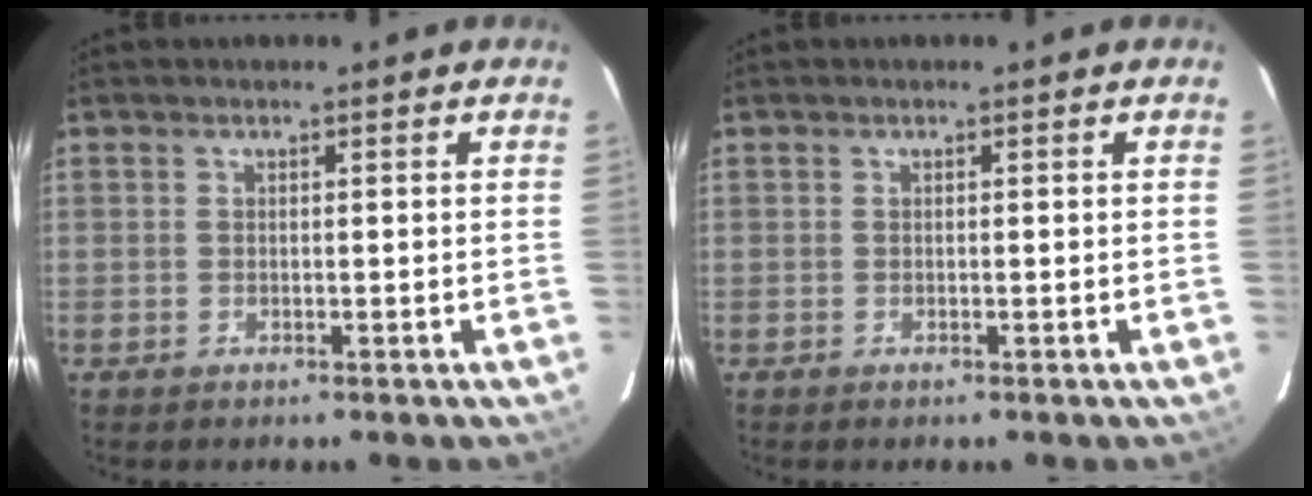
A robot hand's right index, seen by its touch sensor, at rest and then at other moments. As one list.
[{"total": 0.0}]